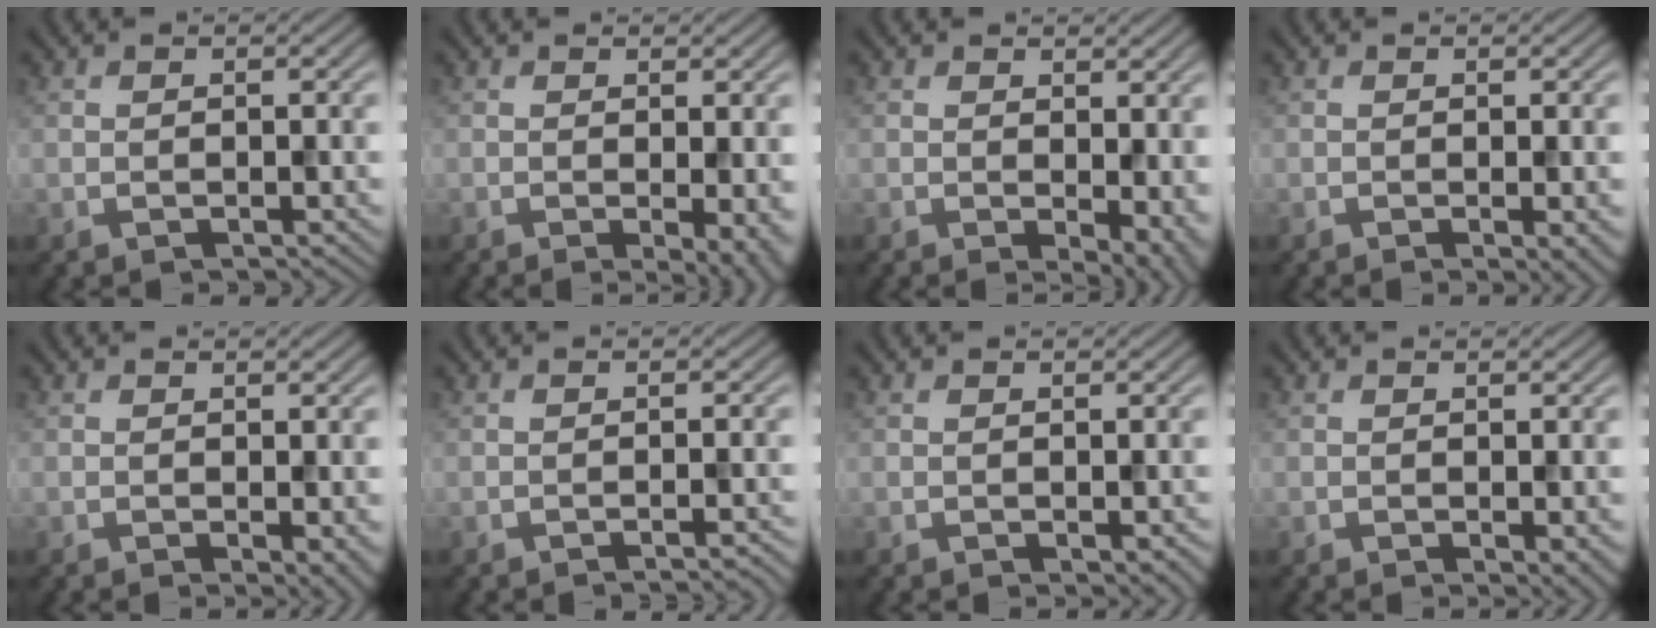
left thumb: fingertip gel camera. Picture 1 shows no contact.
{"total": 3.7, "force": [-0.5, 0.8, 3.6], "torque": [-0.051, -0.011, -0.006]}
{"total": 4.7, "force": [0.2, 2.1, 4.2], "torque": [-0.058, -0.011, 0.009]}
{"total": 2.2, "force": [-0.5, 0.4, 2.1], "torque": [-0.029, -0.003, -0.010]}
{"total": 2.1, "force": [-0.3, 0.5, 2.1], "torque": [-0.028, -0.008, -0.004]}
{"total": 1.6, "force": [-0.9, 0.3, 1.3], "torque": [-0.006, 0.001, -0.021]}
{"total": 1.1, "force": [-0.3, 0.5, 0.9], "torque": [-0.014, -0.007, -0.002]}
{"total": 1.8, "force": [-0.3, 0.6, 1.7], "torque": [-0.023, -0.009, -0.003]}